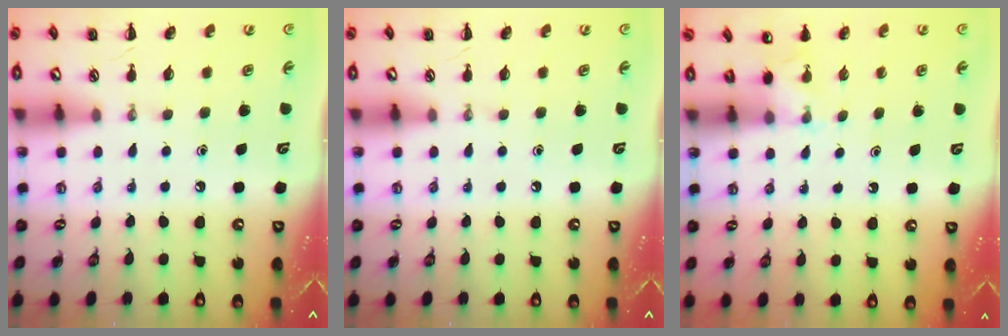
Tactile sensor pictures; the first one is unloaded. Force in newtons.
{"total": 0.0}
{"total": 2.6, "press": 2.4, "slide": 1.0}